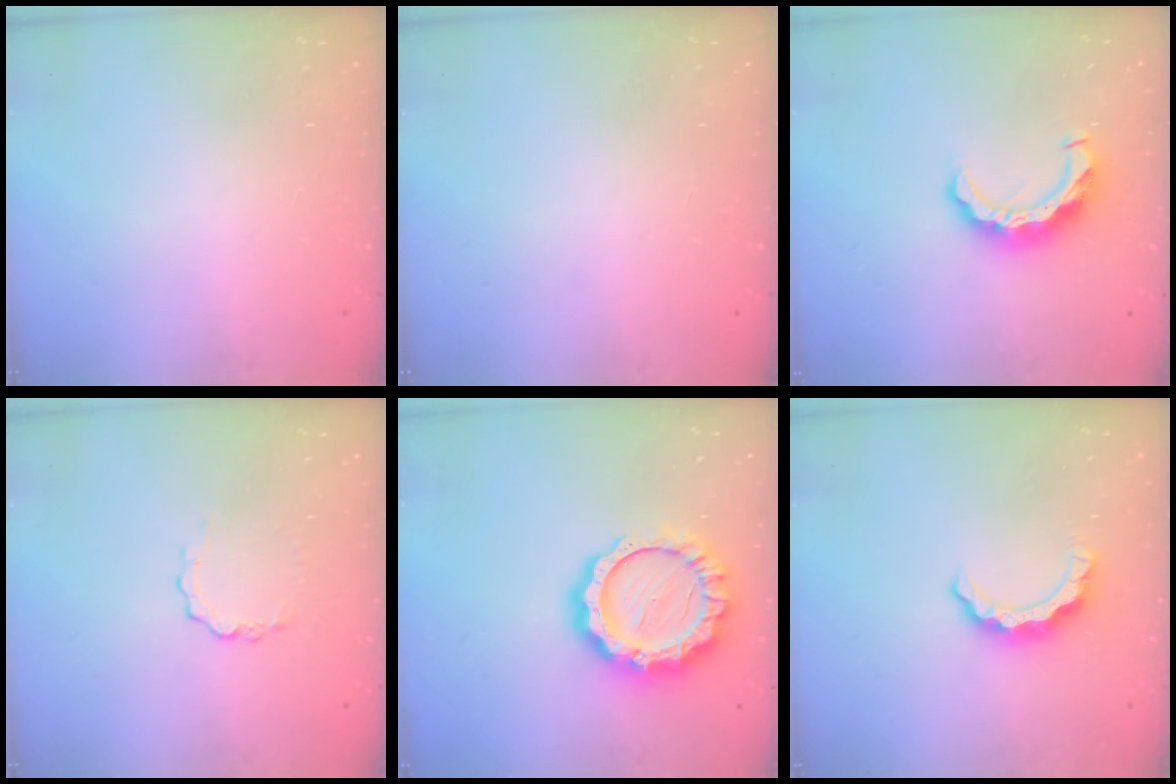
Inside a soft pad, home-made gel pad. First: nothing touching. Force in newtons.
{"total": 0.0}
{"total": 9.5, "press": 9.5, "slide": 0.5}
{"total": 3.3, "press": 3.3, "slide": 0.2}
{"total": 15.8, "press": 15.7, "slide": 1.3}
{"total": 7.2, "press": 7.1, "slide": 0.8}